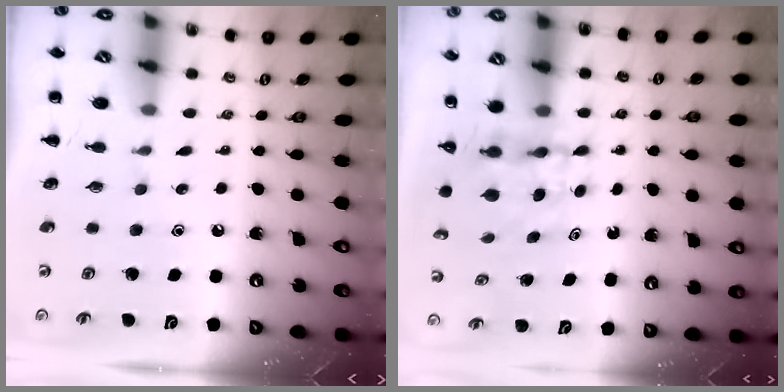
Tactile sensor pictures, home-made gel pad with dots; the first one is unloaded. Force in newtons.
{"total": 4.7, "press": 4.7, "slide": 0.5}